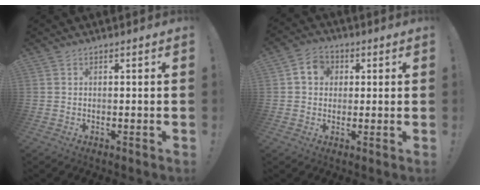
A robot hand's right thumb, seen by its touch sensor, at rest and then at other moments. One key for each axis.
{"total": 6.8, "fx": 1.7, "fy": 5.9, "fz": 3.0, "tx": -0.045, "ty": 0.008, "tz": 0.034}